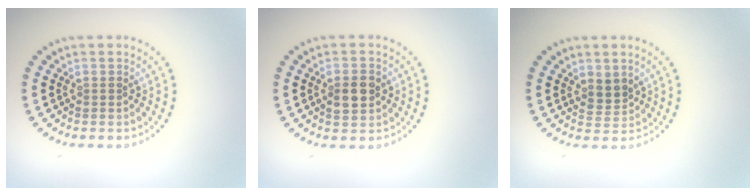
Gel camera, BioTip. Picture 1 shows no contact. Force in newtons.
{"total": 2.8, "press": 2.8, "slide": 0.1}
{"total": 1.9, "press": 1.6, "slide": 1.1}